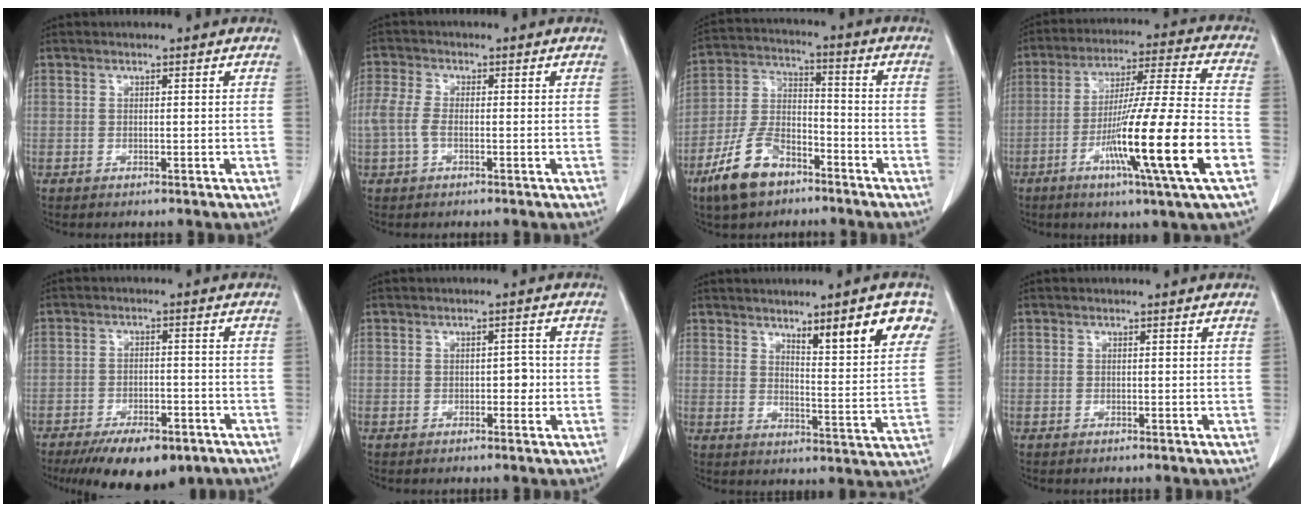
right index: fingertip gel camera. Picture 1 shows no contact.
{"total": 3.6, "force": [-0.8, 1.7, 3.0], "torque": [-0.084, 0.009, -0.020]}
{"total": 11.5, "force": [-7.4, 5.5, 6.9], "torque": [-0.154, -0.002, -0.145]}
{"total": 19.0, "force": [-6.7, -1.1, 17.7], "torque": [-0.308, -0.020, -0.118]}
{"total": 11.6, "force": [-8.2, 4.4, 6.9], "torque": [-0.103, -0.008, -0.123]}
{"total": 1.9, "force": [-0.4, 1.1, 1.5], "torque": [-0.014, 0.005, -0.005]}
{"total": 11.3, "force": [6.7, 1.4, 8.9], "torque": [-0.111, -0.004, 0.091]}
{"total": 0.0}